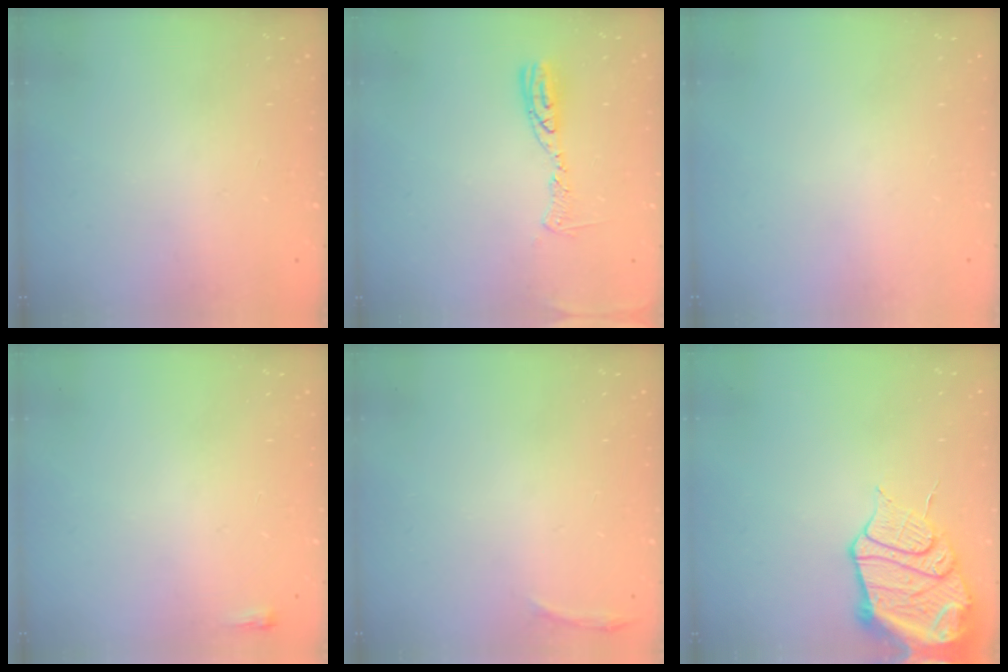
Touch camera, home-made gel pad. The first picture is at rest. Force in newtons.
{"total": 8.8, "press": 8.8, "slide": 0.9}
{"total": 0.0}
{"total": 2.0, "press": 2.0, "slide": 0.5}
{"total": 3.0, "press": 1.9, "slide": 2.3}
{"total": 17.2, "press": 17.1, "slide": 1.7}